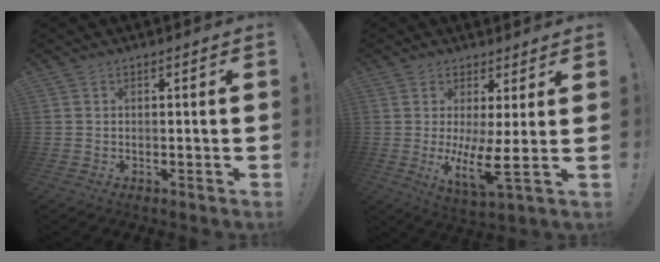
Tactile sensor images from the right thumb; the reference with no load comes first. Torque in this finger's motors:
{"motor_torque": [0.44, 0.48, 0.58, 0.45, 0.28]}